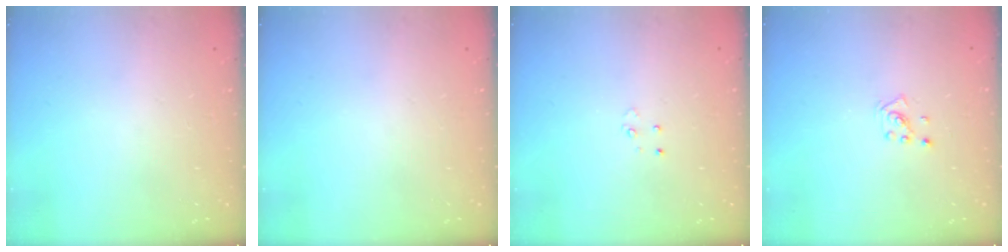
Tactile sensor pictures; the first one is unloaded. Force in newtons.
{"total": 0.0}
{"total": 3.0, "press": 3.0, "slide": 0.4}
{"total": 2.2, "press": 2.2, "slide": 0.6}